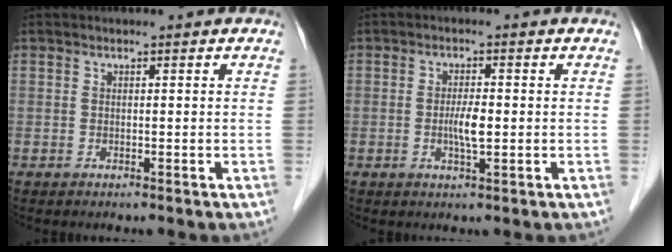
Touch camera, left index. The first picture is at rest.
{"total": 3.2, "force": [-0.4, 0.5, 3.2], "torque": [-0.063, -0.003, -0.006]}